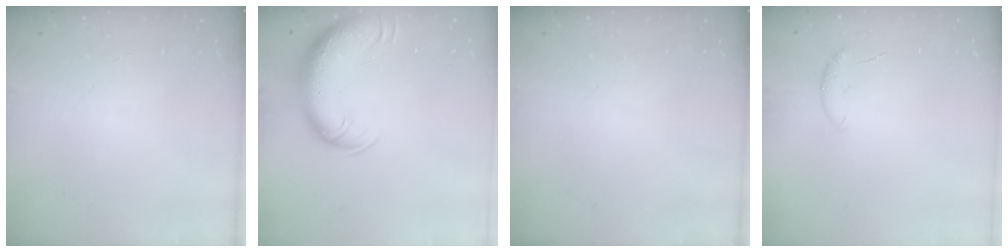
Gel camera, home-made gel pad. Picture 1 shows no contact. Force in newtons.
{"total": 13.1, "press": 12.7, "slide": 3.2}
{"total": 0.0}
{"total": 6.2, "press": 6.1, "slide": 0.9}